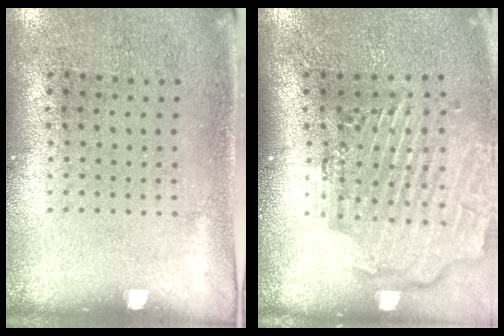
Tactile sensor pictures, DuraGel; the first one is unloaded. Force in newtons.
{"total": 2.8, "press": 2.3, "slide": 1.6}